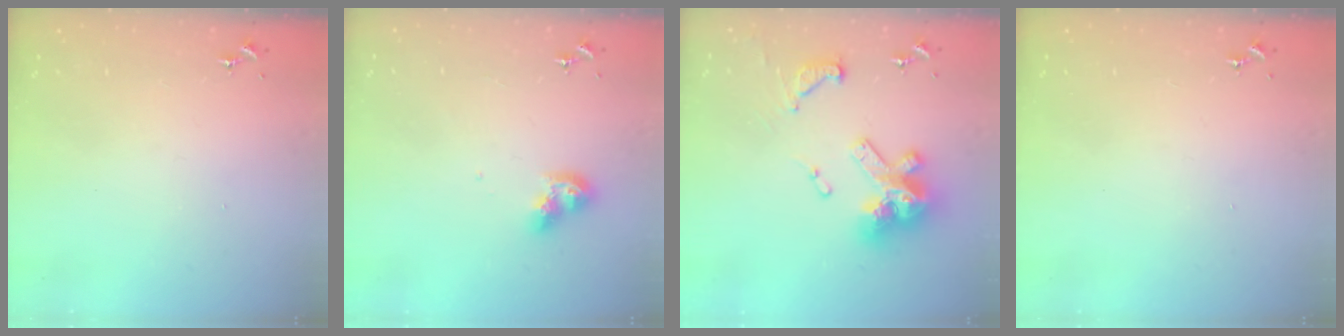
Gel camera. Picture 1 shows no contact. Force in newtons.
{"total": 9.8, "press": 9.7, "slide": 1.0}
{"total": 19.2, "press": 19.0, "slide": 2.0}
{"total": 0.0}